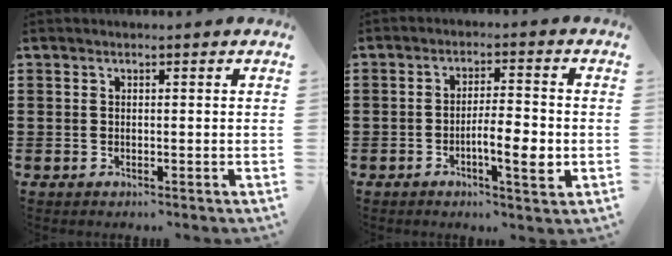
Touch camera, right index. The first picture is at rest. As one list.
[{"total": 6.1, "force": [-1.8, 1.4, 5.7], "torque": [-0.095, 0.002, -0.031]}]